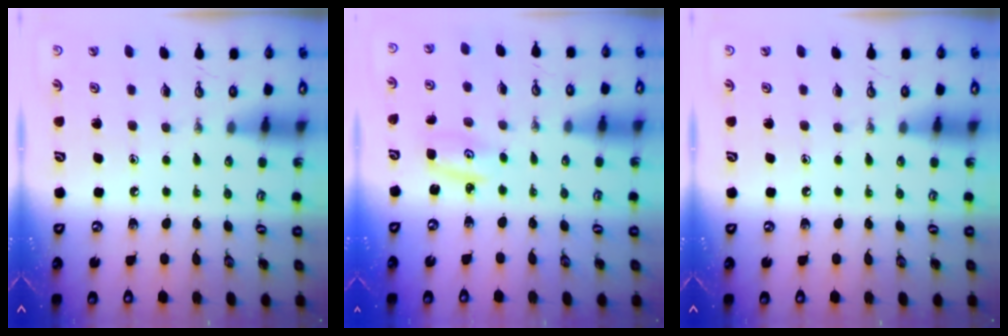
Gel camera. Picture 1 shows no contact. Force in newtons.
{"total": 2.7, "press": 2.7, "slide": 0.2}
{"total": 0.0}